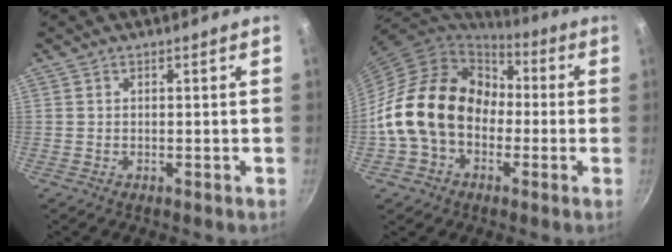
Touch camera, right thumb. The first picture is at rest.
{"total": 19.2, "force": [-1.6, 14.8, 12.1], "torque": [-0.182, 0.055, -0.034]}